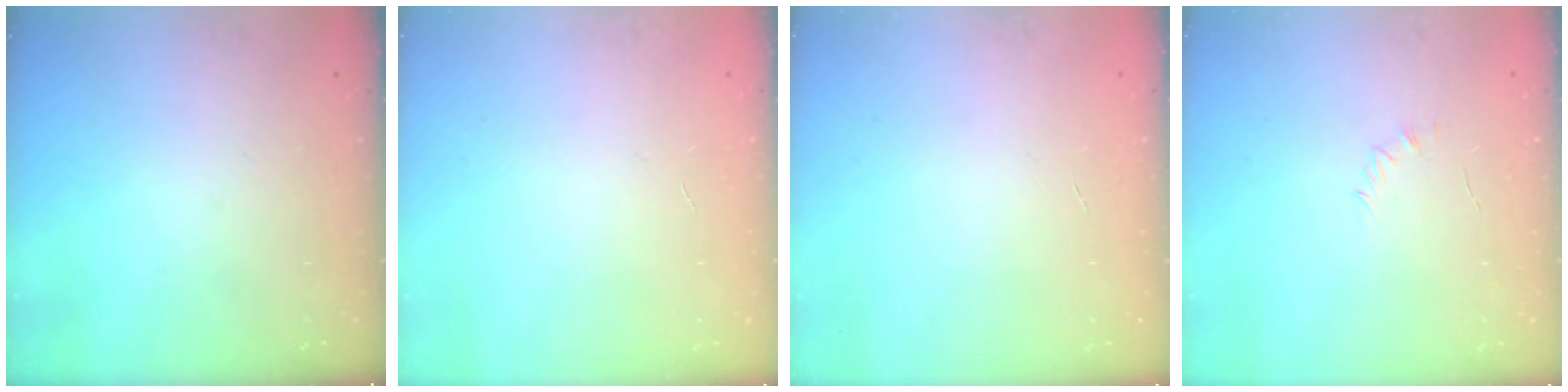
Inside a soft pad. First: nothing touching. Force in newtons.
{"total": 0.0}
{"total": 0.0}
{"total": 3.6, "press": 3.5, "slide": 1.0}